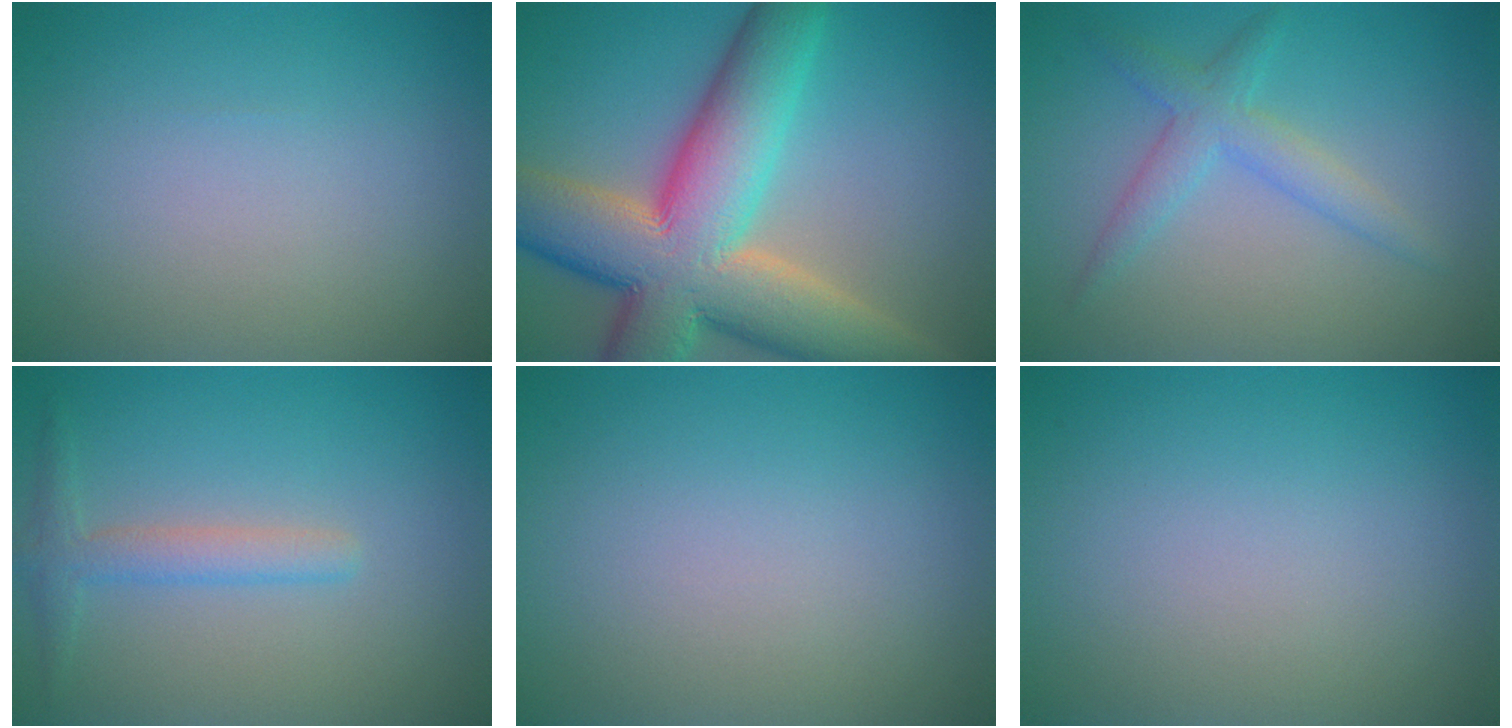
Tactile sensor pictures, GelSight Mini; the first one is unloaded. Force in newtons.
{"total": 14.0, "press": 14.0, "slide": 1.1}
{"total": 2.8, "press": 2.8, "slide": 0.1}
{"total": 2.2, "press": 2.2, "slide": 0.1}
{"total": 0.0}
{"total": 0.0}